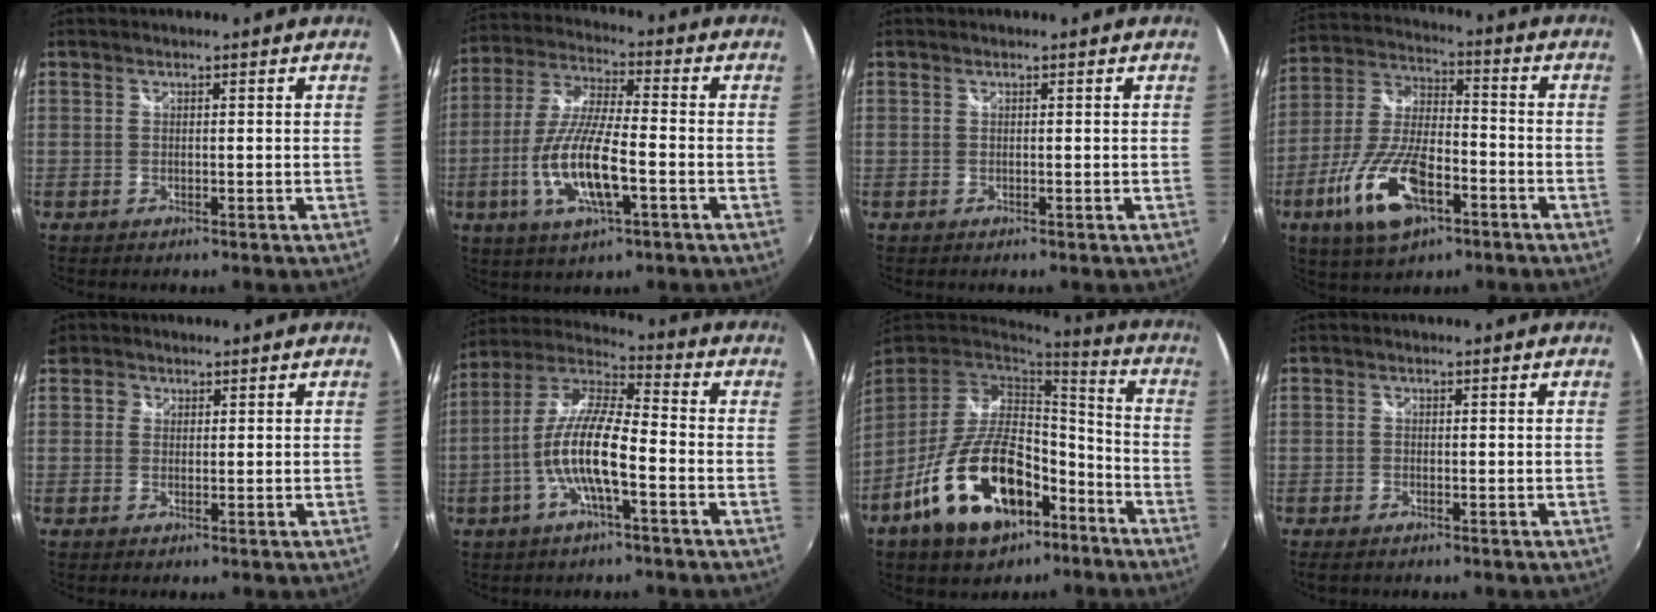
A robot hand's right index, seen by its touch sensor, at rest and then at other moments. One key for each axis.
{"total": 14.0, "fx": -4.4, "fy": 3.6, "fz": 12.9, "tx": -0.267, "ty": -0.011, "tz": -0.082}
{"total": 0.0}
{"total": 16.5, "fx": -7.7, "fy": 6.9, "fz": 12.9, "tx": -0.277, "ty": -0.019, "tz": -0.140}
{"total": 2.1, "fx": 0.5, "fy": 2.1, "fz": 0.3, "tx": 0.002, "ty": 0.007, "tz": 0.003}
{"total": 12.8, "fx": -4.0, "fy": 2.8, "fz": 11.8, "tx": -0.236, "ty": 0.001, "tz": -0.080}
{"total": 21.3, "fx": -11.1, "fy": 11.2, "fz": 14.4, "tx": -0.283, "ty": 0.004, "tz": -0.174}
{"total": 1.6, "fx": -1.2, "fy": 0.6, "fz": 0.9, "tx": -0.017, "ty": -0.006, "tz": -0.020}